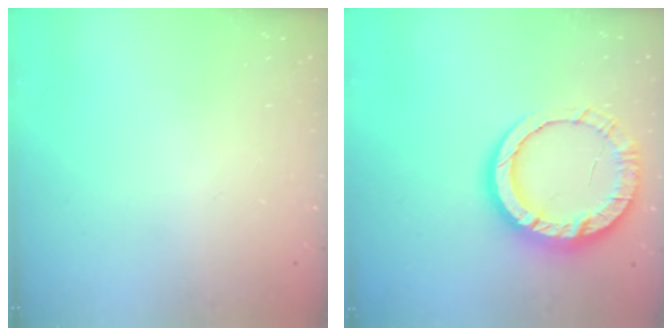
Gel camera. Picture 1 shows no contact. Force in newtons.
{"total": 15.6, "press": 15.5, "slide": 1.4}